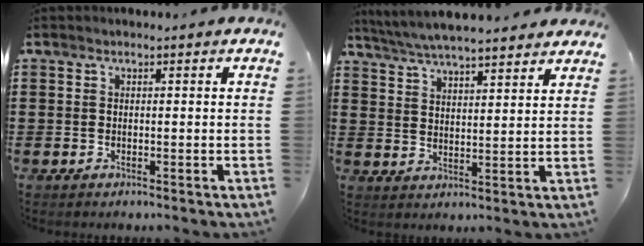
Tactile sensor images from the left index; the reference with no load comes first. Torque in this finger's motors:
{"motor_torque": [2.14, 0.00, 0.60, 0.21]}